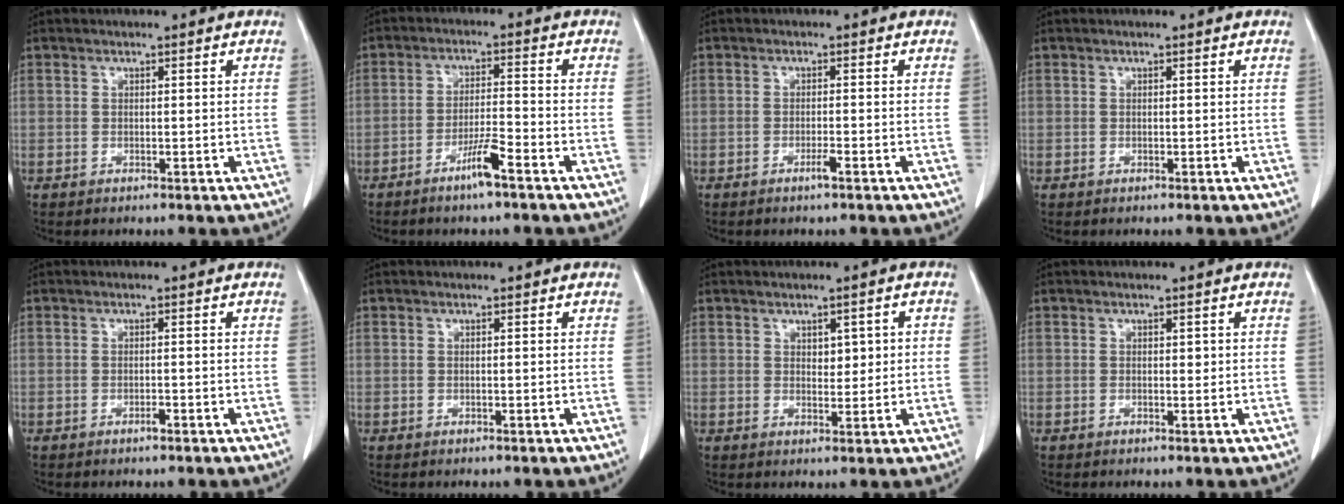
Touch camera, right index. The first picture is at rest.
{"total": 5.2, "force": [-3.4, 0.0, 4.0], "torque": [-0.074, -0.004, -0.065]}
{"total": 1.5, "force": [-0.9, -0.1, 1.2], "torque": [-0.024, -0.001, -0.017]}
{"total": 0.0}
{"total": 0.8, "force": [-0.6, 0.1, 0.6], "torque": [-0.013, 0.000, -0.009]}
{"total": 0.0}
{"total": 3.0, "force": [0.7, 1.5, 2.5], "torque": [-0.035, 0.003, 0.014]}
{"total": 0.7, "force": [0.2, 0.4, 0.5], "torque": [-0.004, 0.001, 0.002]}